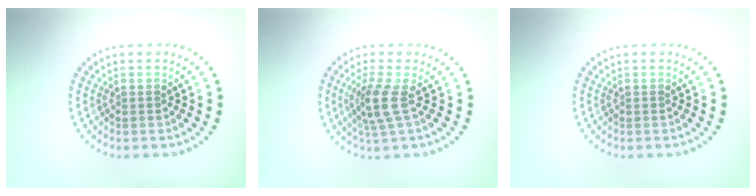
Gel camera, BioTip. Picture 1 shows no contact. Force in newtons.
{"total": 2.7, "press": 2.1, "slide": 1.8}
{"total": 0.0}